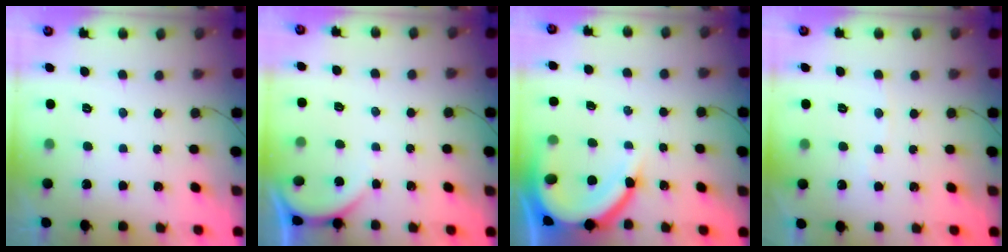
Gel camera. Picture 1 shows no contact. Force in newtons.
{"total": 2.8, "press": 2.8, "slide": 0.3}
{"total": 11.9, "press": 11.8, "slide": 1.6}
{"total": 2.0, "press": 2.0, "slide": 0.3}